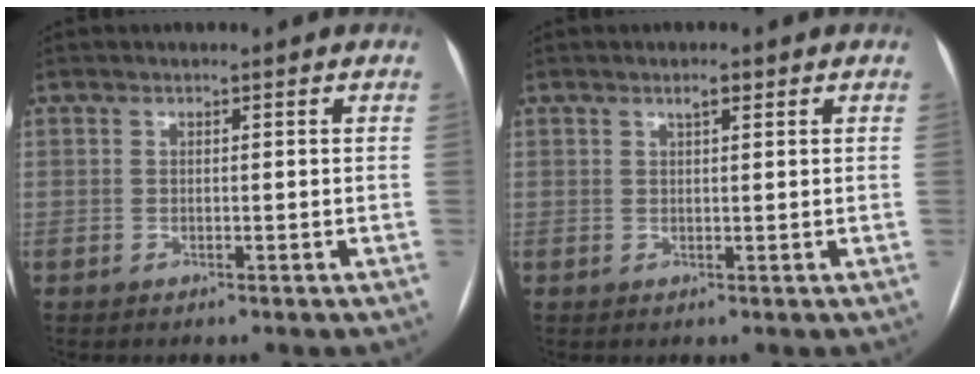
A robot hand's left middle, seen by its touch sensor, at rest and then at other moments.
{"total": 1.4, "force": [0.9, 0.3, 1.1], "torque": [-0.022, 0.003, 0.016]}